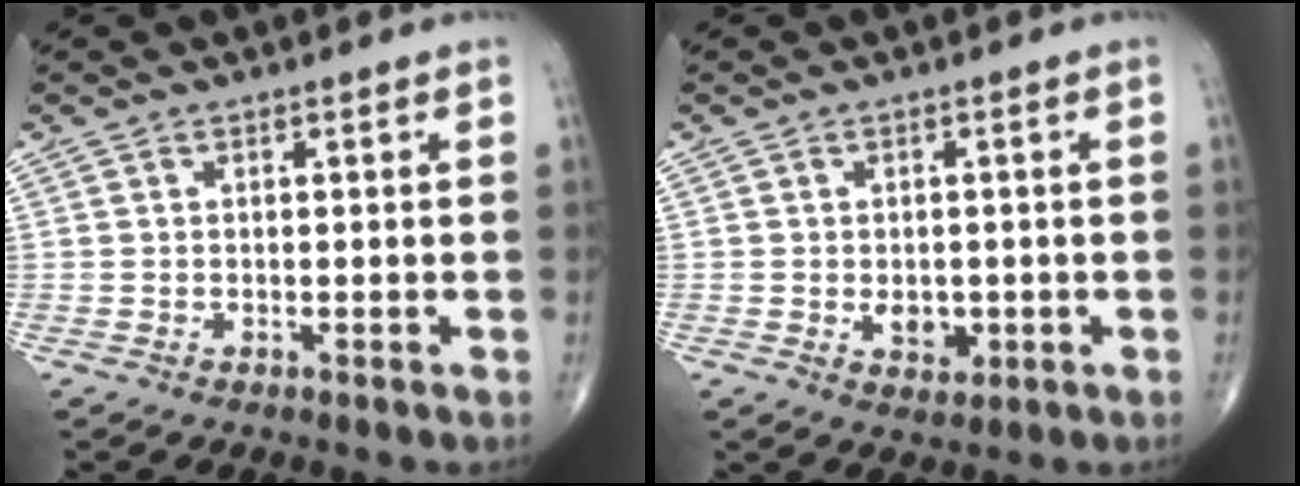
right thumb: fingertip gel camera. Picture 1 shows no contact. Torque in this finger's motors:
{"motor_torque": [-0.01, 0.94, -0.09, -0.08, 0.05]}